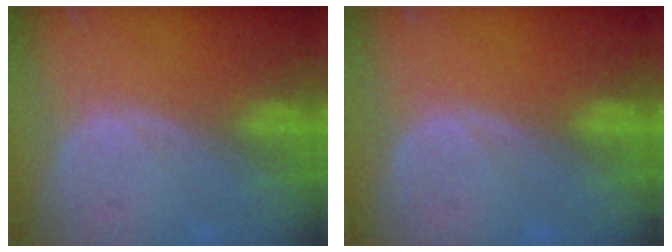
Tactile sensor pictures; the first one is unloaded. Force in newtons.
{"total": 0.0}